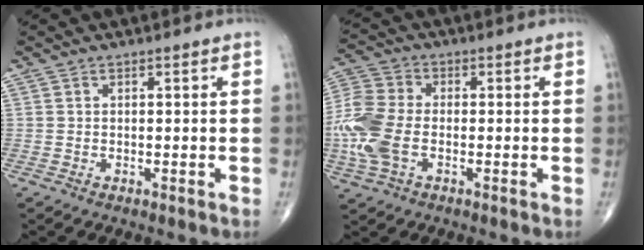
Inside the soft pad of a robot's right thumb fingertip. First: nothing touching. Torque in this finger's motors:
{"motor_torque": [0.46, 0.35, 0.85, 0.21, 0.13]}